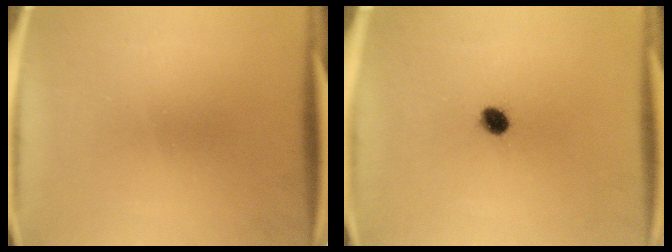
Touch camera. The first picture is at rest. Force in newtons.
{"total": 3.5}